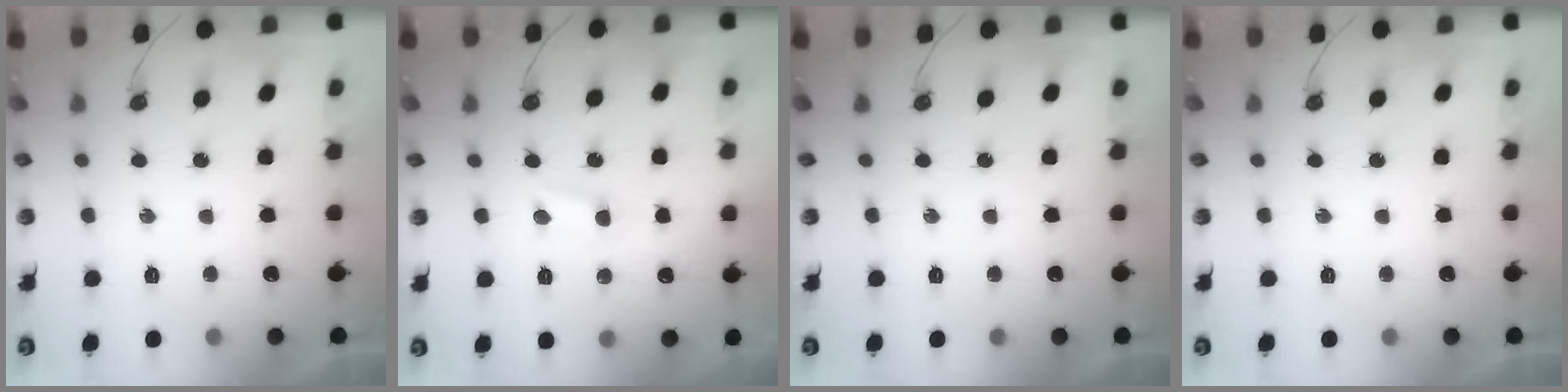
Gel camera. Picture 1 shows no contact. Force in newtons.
{"total": 2.8, "press": 2.8, "slide": 0.2}
{"total": 0.0}
{"total": 0.0}